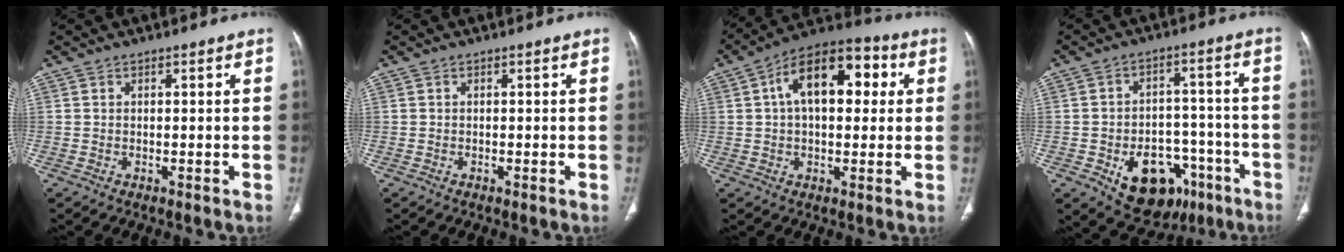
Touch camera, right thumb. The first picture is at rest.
{"total": 0.0}
{"total": 15.8, "force": [3.7, 8.8, 12.5], "torque": [-0.173, 0.031, 0.050]}
{"total": 15.3, "force": [-7.1, 10.4, 8.6], "torque": [-0.084, 0.044, -0.091]}